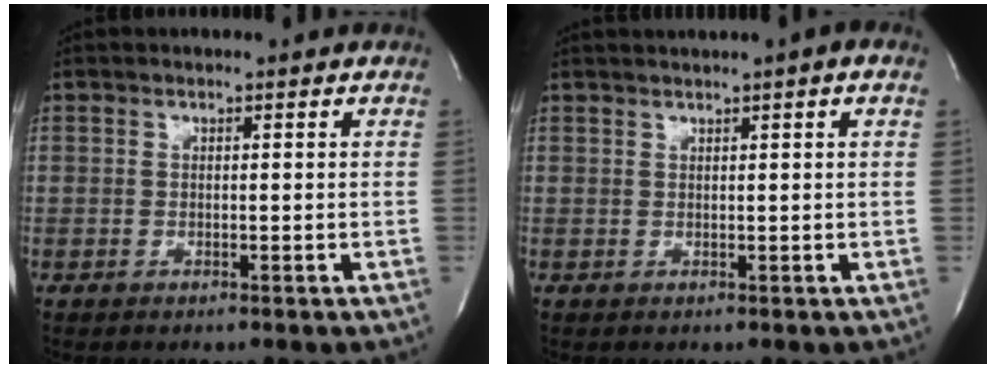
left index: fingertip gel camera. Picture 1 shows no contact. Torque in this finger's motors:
{"motor_torque": [0.30, -0.39, 0.87, 0.18]}